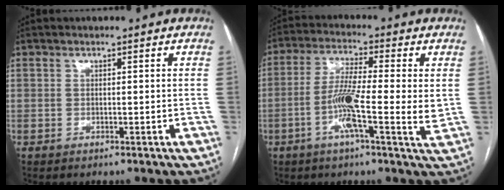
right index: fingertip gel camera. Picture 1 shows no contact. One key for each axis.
{"total": 10.6, "fx": -1.2, "fy": 0.6, "fz": 10.5, "tx": -0.188, "ty": -0.004, "tz": -0.037}